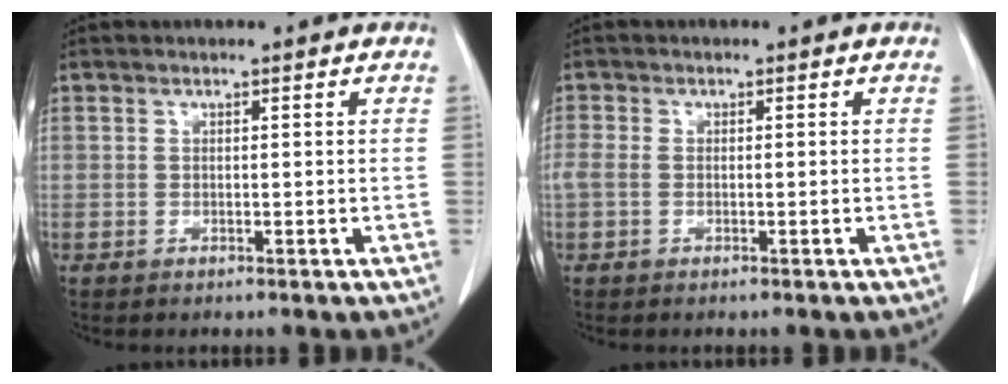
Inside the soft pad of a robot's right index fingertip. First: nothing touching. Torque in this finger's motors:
{"motor_torque": [0.19, 0.12, 0.14, 0.05]}